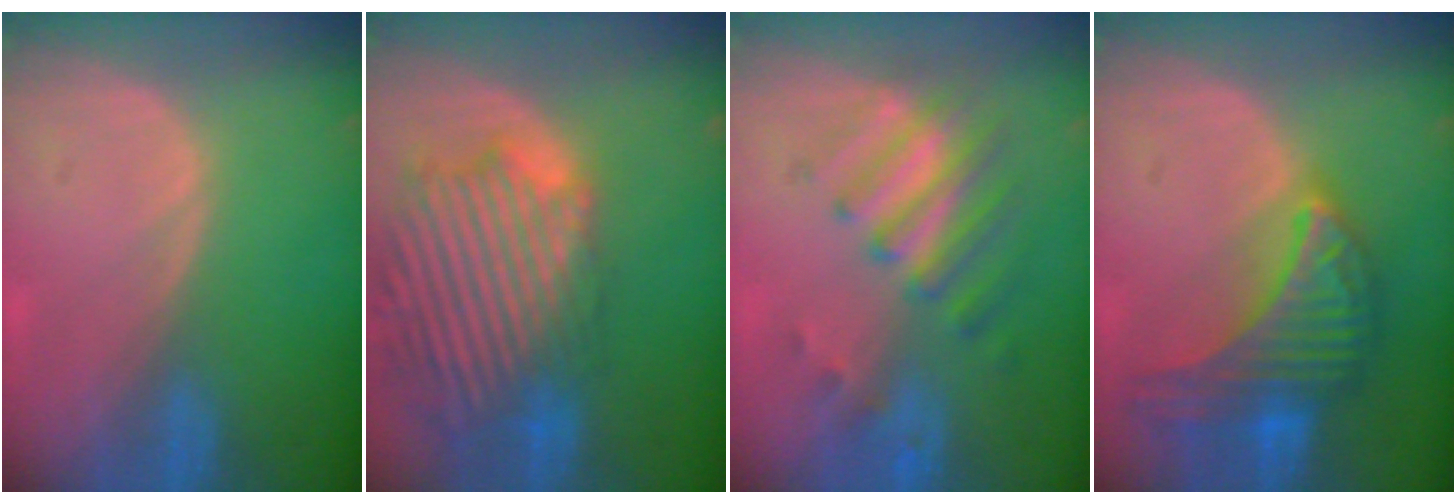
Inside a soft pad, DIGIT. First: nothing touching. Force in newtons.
{"total": 14.6, "press": 12.5, "slide": 7.5}
{"total": 7.8, "press": 6.9, "slide": 3.6}
{"total": 9.9, "press": 9.9, "slide": 0.6}